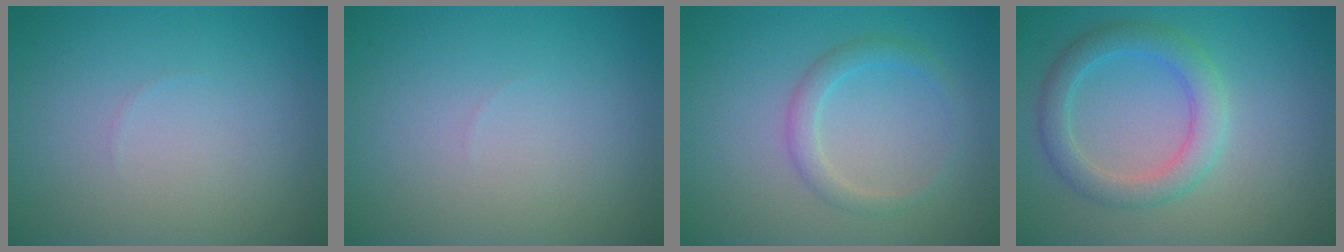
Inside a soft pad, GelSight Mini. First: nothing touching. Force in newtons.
{"total": 0.0}
{"total": 2.0, "press": 2.0, "slide": 0.1}
{"total": 3.6, "press": 3.6, "slide": 0.1}